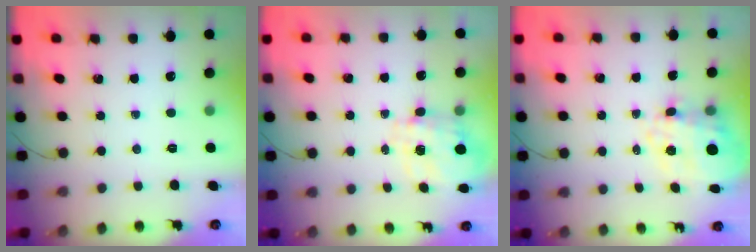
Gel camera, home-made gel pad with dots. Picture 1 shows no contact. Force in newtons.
{"total": 3.5, "press": 3.4, "slide": 1.0}
{"total": 12.4, "press": 12.2, "slide": 2.6}